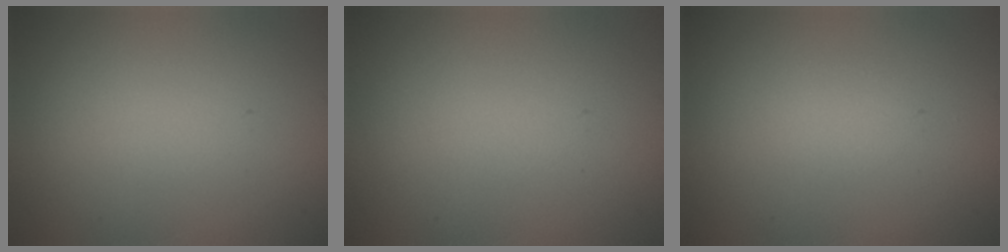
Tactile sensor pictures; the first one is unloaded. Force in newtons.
{"total": 0.0}
{"total": 0.6, "press": 0.6, "slide": 0.0}